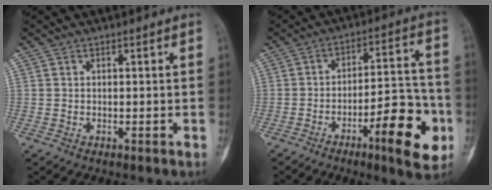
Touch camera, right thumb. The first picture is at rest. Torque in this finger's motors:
{"motor_torque": [0.20, 0.56, 0.23, -0.21, 0.12]}